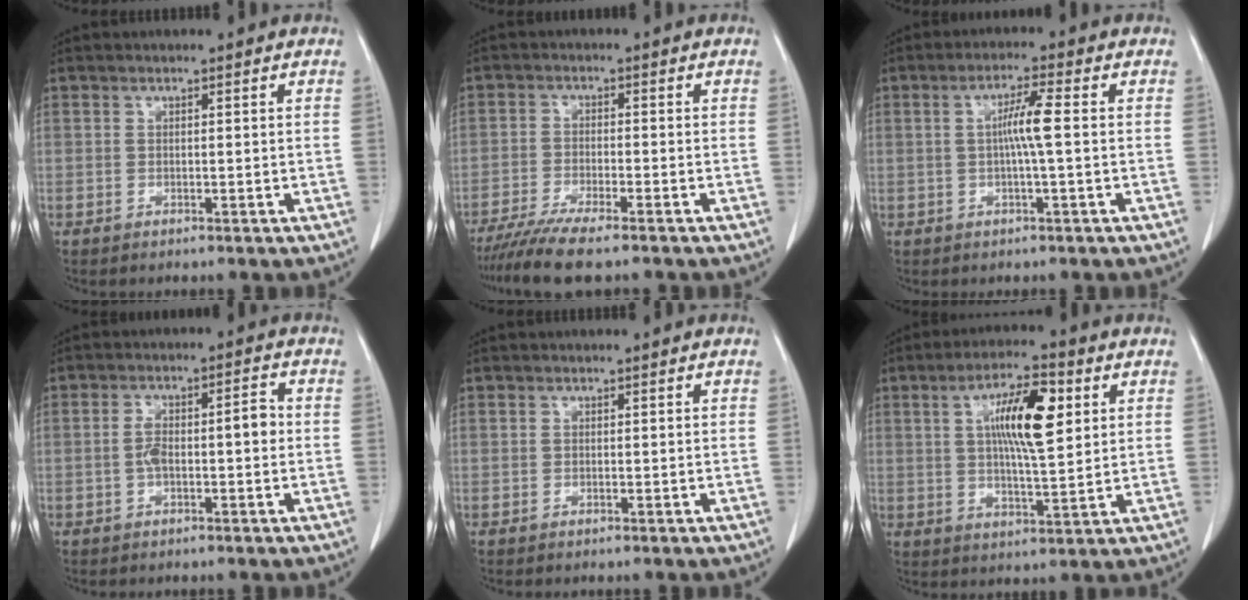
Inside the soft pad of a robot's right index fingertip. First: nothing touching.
{"total": 7.3, "force": [-6.1, 0.0, 4.1], "torque": [-0.065, -0.020, -0.102]}
{"total": 4.6, "force": [0.1, -0.3, 4.6], "torque": [-0.085, 0.006, 0.001]}
{"total": 5.8, "force": [-0.6, 1.8, 5.5], "torque": [-0.103, 0.026, -0.010]}
{"total": 0.0}
{"total": 11.0, "force": [3.2, 2.2, 10.3], "torque": [-0.181, 0.008, 0.053]}